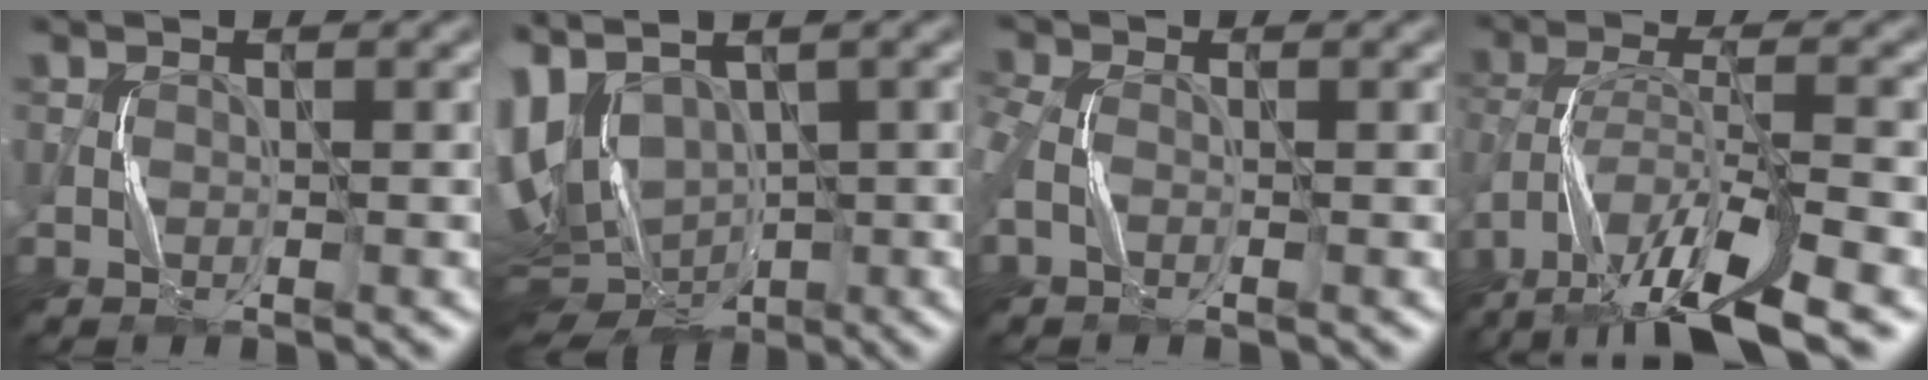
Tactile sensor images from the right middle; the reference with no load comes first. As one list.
[{"total": 9.8, "force": [-0.9, 5.3, 8.1], "torque": [-0.165, -0.012, 0.019]}, {"total": 2.7, "force": [-0.5, 1.8, 1.9], "torque": [-0.060, -0.001, -0.020]}, {"total": 11.5, "force": [-8.0, 3.0, 7.6], "torque": [-0.149, 0.001, -0.141]}]